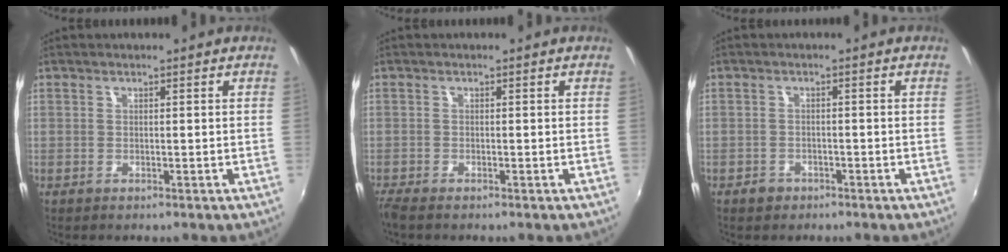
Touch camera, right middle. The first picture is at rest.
{"total": 2.0, "force": [-1.7, 0.4, 1.0], "torque": [-0.022, -0.013, -0.033]}
{"total": 2.2, "force": [-1.4, 1.6, 0.4], "torque": [-0.011, 0.000, -0.022]}